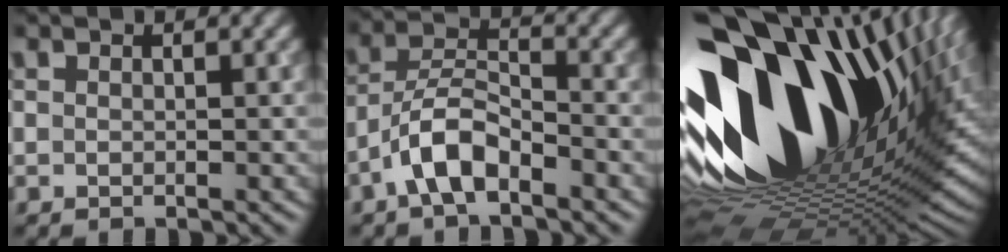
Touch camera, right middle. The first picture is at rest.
{"total": 4.5, "force": [-2.8, 1.6, 3.0], "torque": [-0.053, 0.014, -0.060]}
{"total": 19.3, "force": [4.1, 11.2, 15.3], "torque": [-0.266, -0.026, 0.079]}